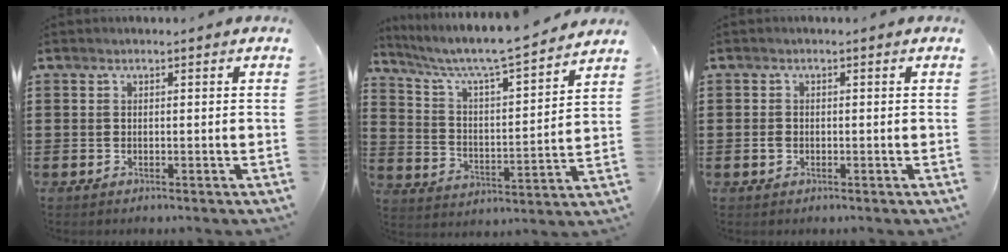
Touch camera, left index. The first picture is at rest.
{"total": 6.3, "force": [5.5, 0.2, 2.9], "torque": [-0.080, -0.042, 0.086]}
{"total": 1.1, "force": [-0.2, 0.9, 0.6], "torque": [-0.022, 0.002, -0.008]}